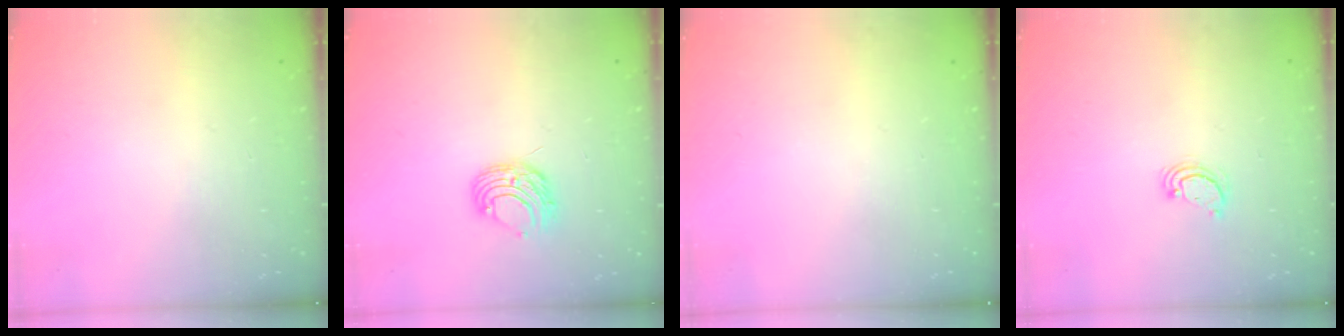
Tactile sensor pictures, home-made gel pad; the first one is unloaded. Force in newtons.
{"total": 7.4, "press": 7.4, "slide": 0.7}
{"total": 0.0}
{"total": 3.0, "press": 3.0, "slide": 0.2}